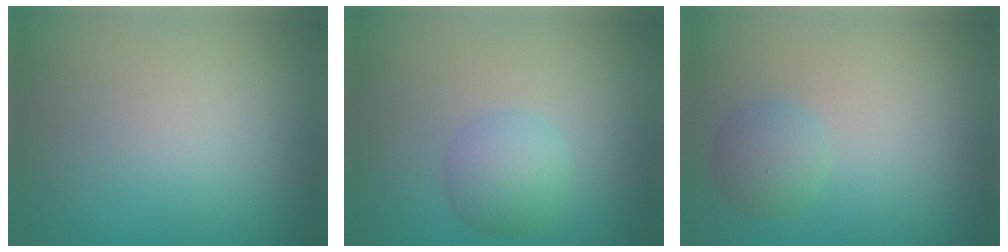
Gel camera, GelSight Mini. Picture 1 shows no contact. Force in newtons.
{"total": 3.2, "press": 3.2, "slide": 0.0}
{"total": 2.3, "press": 2.3, "slide": 0.1}